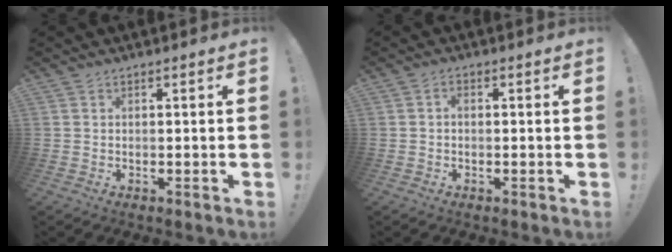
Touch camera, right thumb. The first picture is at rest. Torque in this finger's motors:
{"motor_torque": [-0.28, 0.05, -0.05, 0.13, 0.00]}